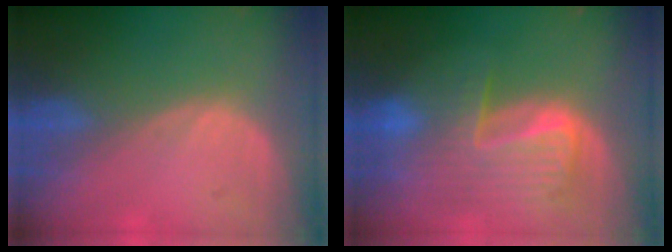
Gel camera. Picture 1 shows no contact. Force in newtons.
{"total": 9.8, "press": 8.4, "slide": 5.0}